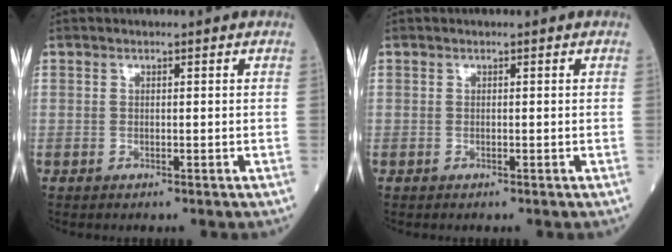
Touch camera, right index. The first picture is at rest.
{"total": 0.0}